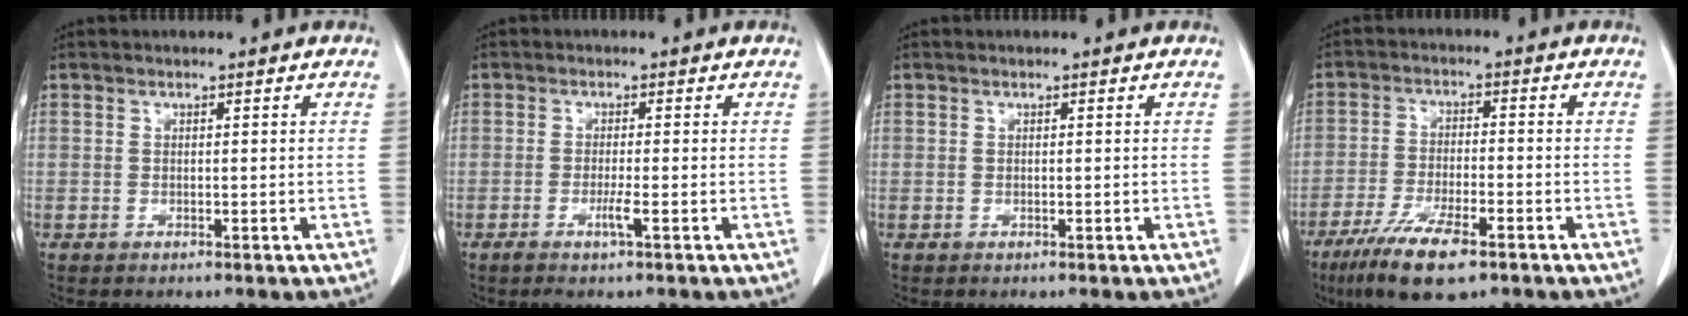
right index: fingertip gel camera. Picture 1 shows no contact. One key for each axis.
{"total": 2.5, "fx": -1.2, "fy": 0.0, "fz": 2.2, "tx": -0.046, "ty": -0.003, "tz": -0.023}
{"total": 0.0}
{"total": 11.1, "fx": -6.8, "fy": 3.0, "fz": 8.2, "tx": -0.154, "ty": -0.018, "tz": -0.115}